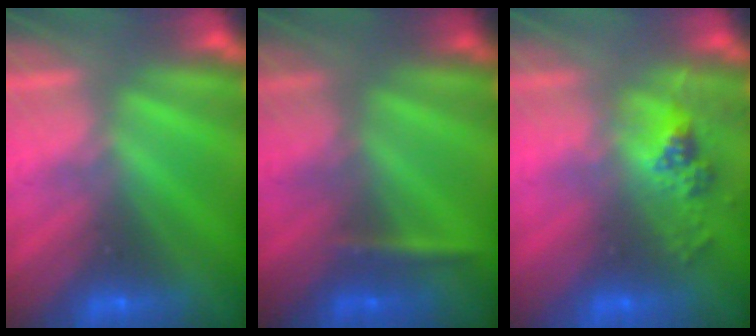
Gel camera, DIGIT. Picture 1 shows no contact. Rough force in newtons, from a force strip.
{"total": 2.4}
{"total": 2.5}